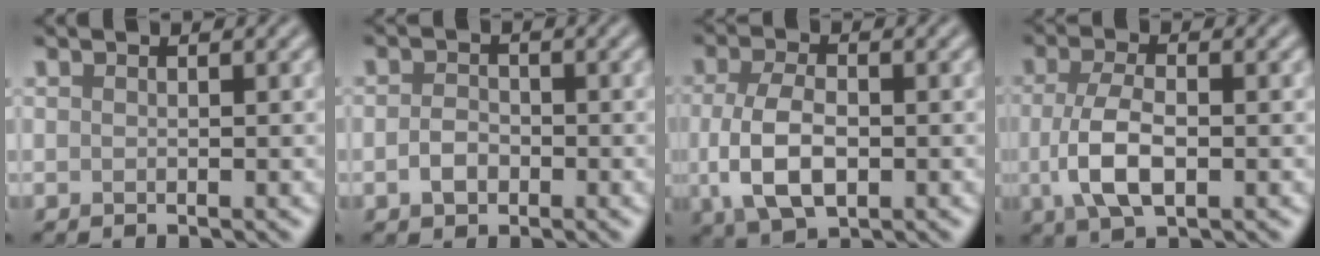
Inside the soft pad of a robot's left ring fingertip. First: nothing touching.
{"total": 1.9, "force": [-0.7, 1.4, 1.2], "torque": [-0.023, 0.002, -0.018]}
{"total": 5.7, "force": [-0.8, 3.2, 4.7], "torque": [-0.102, -0.008, -0.014]}
{"total": 4.9, "force": [-0.8, 2.2, 4.4], "torque": [-0.100, -0.004, -0.018]}